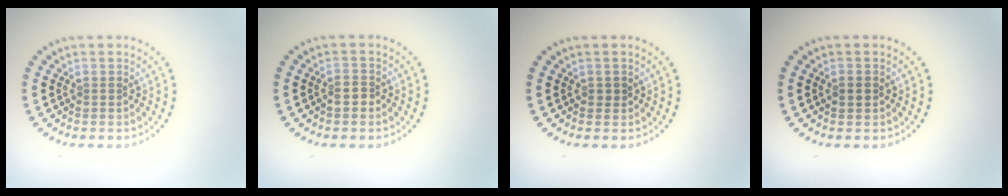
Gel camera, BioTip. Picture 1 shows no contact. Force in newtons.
{"total": 1.4, "press": 1.2, "slide": 0.7}
{"total": 0.7, "press": 0.6, "slide": 0.1}
{"total": 1.5, "press": 1.5, "slide": 0.1}